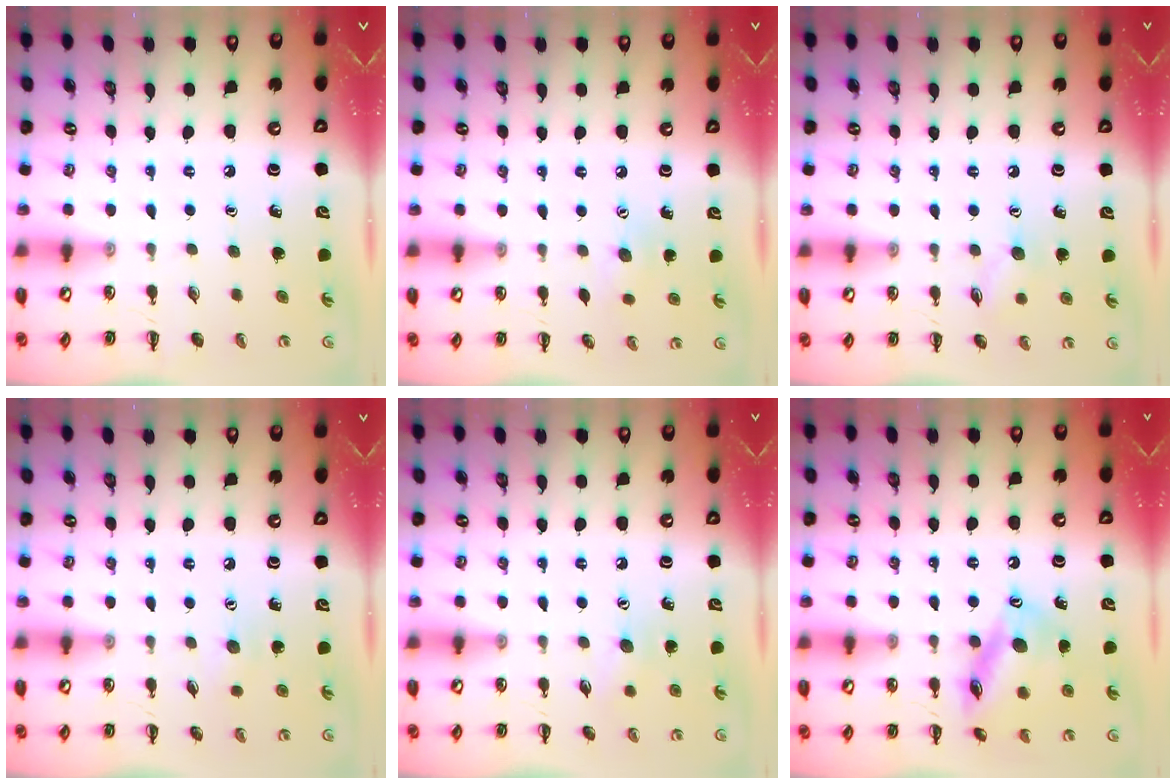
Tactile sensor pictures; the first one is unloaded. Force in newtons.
{"total": 6.1, "press": 6.0, "slide": 1.5}
{"total": 7.1, "press": 7.0, "slide": 1.1}
{"total": 5.4, "press": 5.2, "slide": 1.3}
{"total": 5.8, "press": 5.7, "slide": 1.3}
{"total": 15.5, "press": 15.3, "slide": 2.0}